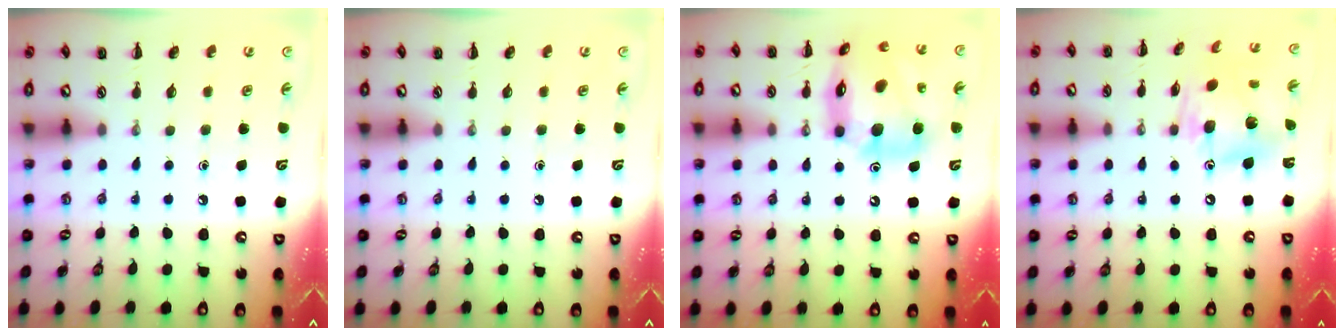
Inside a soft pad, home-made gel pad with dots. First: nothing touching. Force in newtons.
{"total": 0.0}
{"total": 18.1, "press": 17.4, "slide": 5.1}
{"total": 13.3, "press": 13.2, "slide": 2.1}